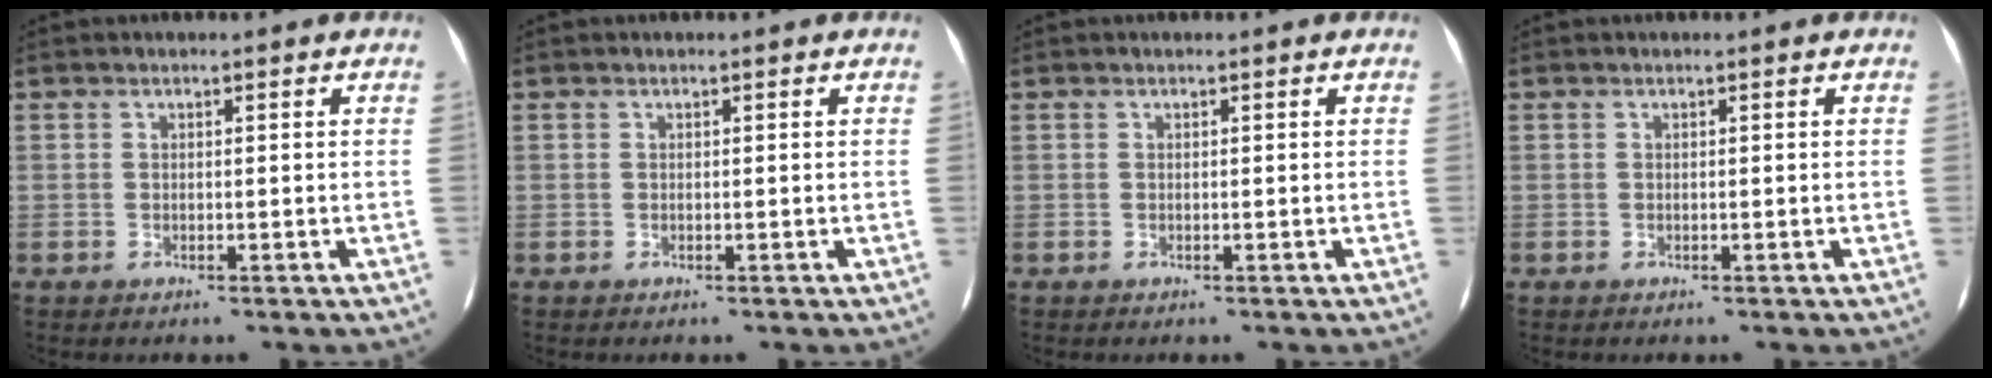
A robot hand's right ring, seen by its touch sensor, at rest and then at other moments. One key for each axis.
{"total": 0.0}
{"total": 0.0}
{"total": 0.0}